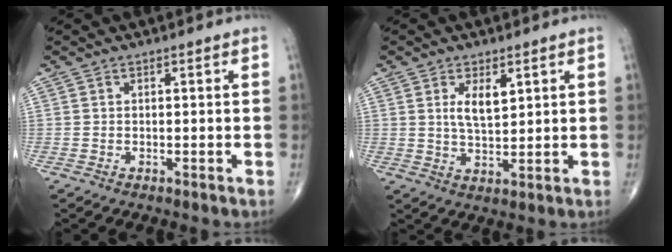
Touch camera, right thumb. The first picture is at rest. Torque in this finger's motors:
{"motor_torque": [-0.25, 0.22, 0.57, 0.33, 0.04]}